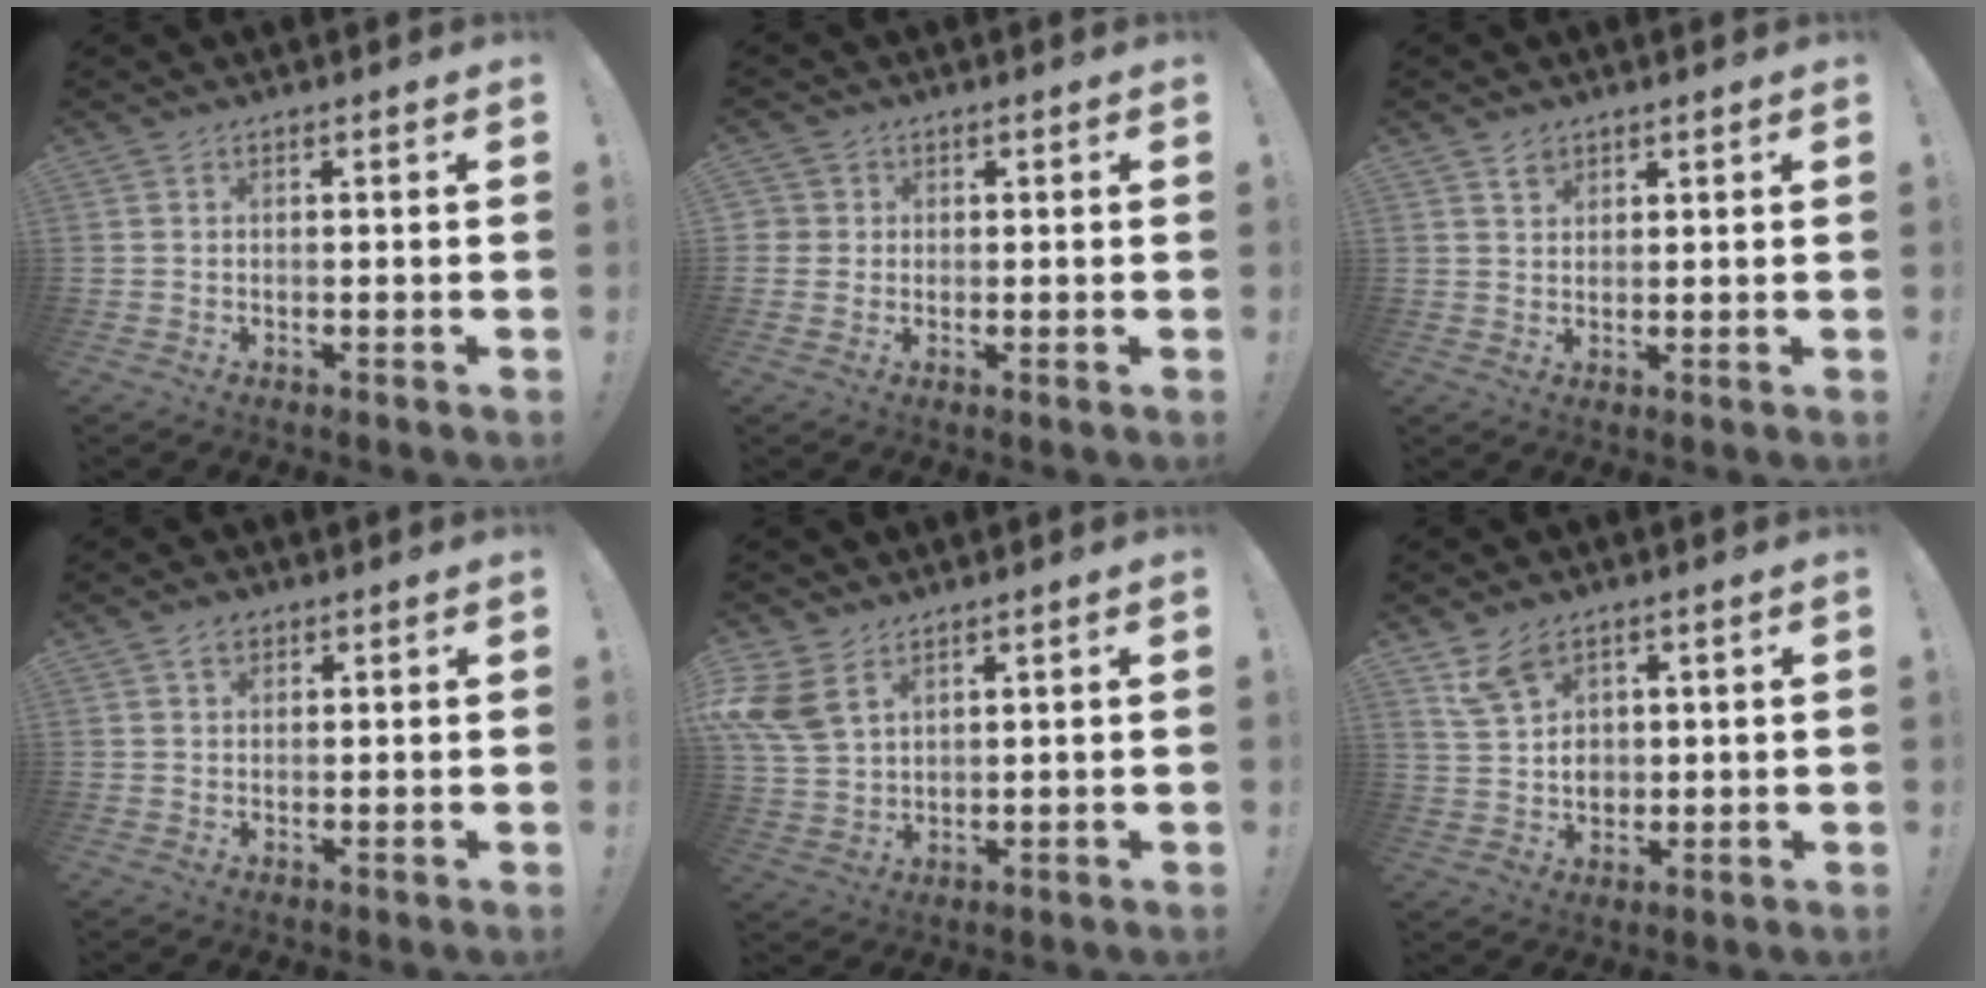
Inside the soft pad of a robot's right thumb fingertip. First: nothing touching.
{"total": 2.6, "force": [0.5, 2.5, 0.4], "torque": [-0.004, 0.002, 0.008]}
{"total": 2.8, "force": [2.1, 1.7, 0.8], "torque": [-0.001, -0.013, 0.037]}
{"total": 7.5, "force": [4.7, 5.4, 2.1], "torque": [-0.030, -0.020, 0.090]}
{"total": 9.7, "force": [5.1, 6.2, 5.5], "torque": [-0.120, -0.018, 0.102]}
{"total": 9.1, "force": [5.1, 6.6, 3.7], "torque": [-0.068, -0.021, 0.104]}